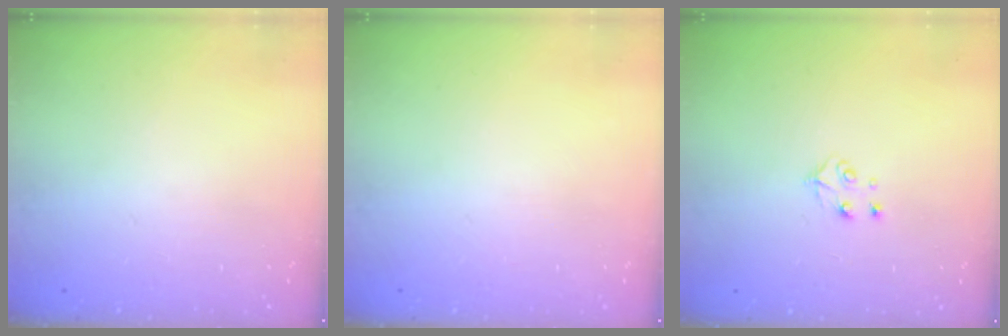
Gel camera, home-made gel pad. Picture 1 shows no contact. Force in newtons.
{"total": 0.0}
{"total": 4.5, "press": 4.5, "slide": 0.4}